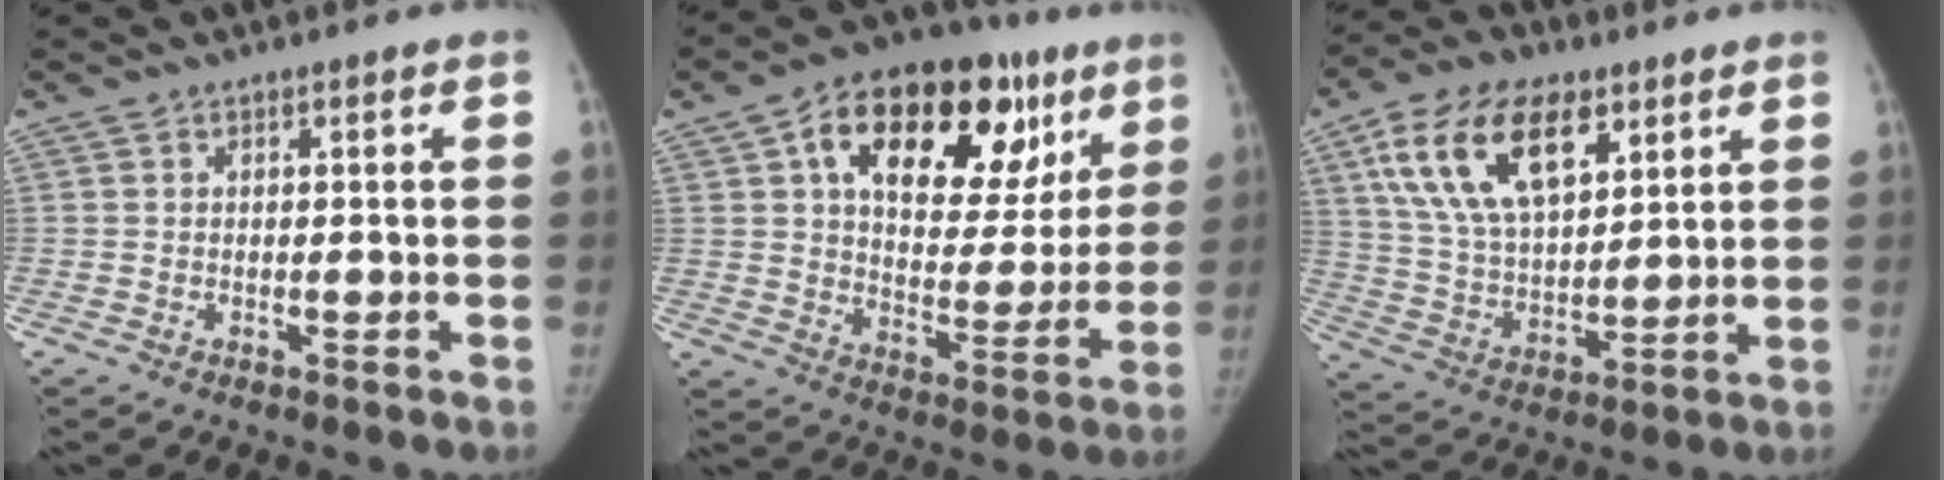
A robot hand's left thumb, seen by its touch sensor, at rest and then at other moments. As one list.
[{"total": 28.1, "force": [12.7, 15.5, 19.7], "torque": [-0.248, 0.014, 0.195]}, {"total": 19.1, "force": [8.9, 10.3, 13.4], "torque": [-0.216, -0.025, 0.165]}]